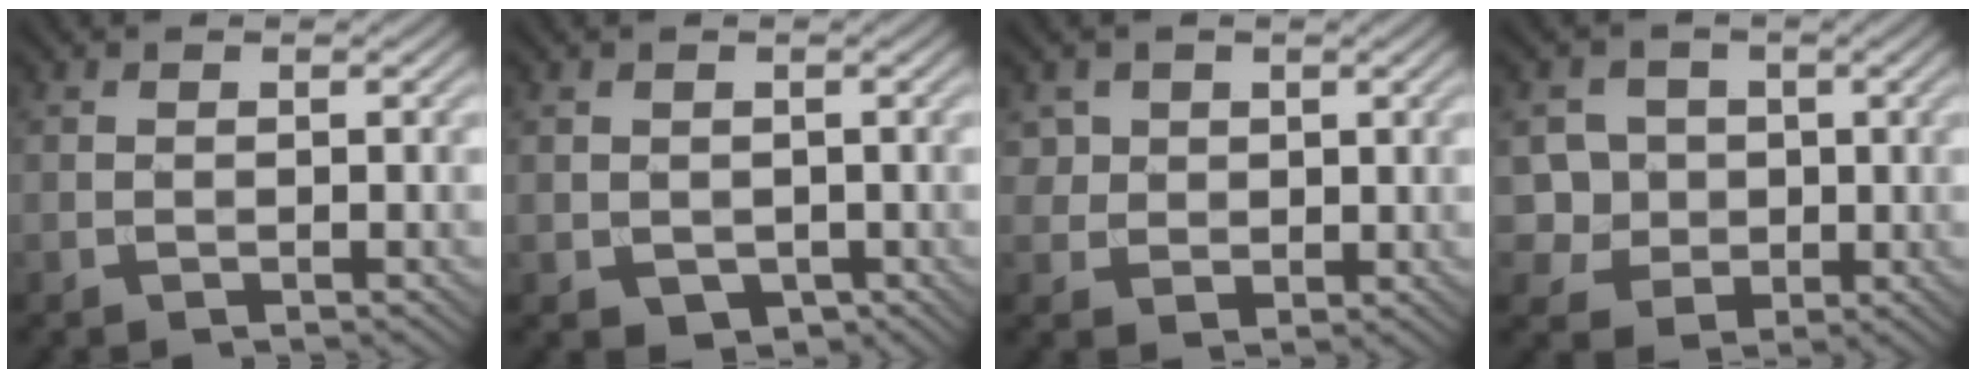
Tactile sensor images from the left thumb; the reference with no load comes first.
{"total": 2.1, "force": [-0.3, 1.9, 1.0], "torque": [-0.031, -0.014, -0.001]}
{"total": 3.7, "force": [1.6, 3.2, 1.1], "torque": [-0.042, -0.014, 0.038]}
{"total": 5.8, "force": [0.5, 5.6, 1.6], "torque": [-0.053, -0.005, 0.006]}